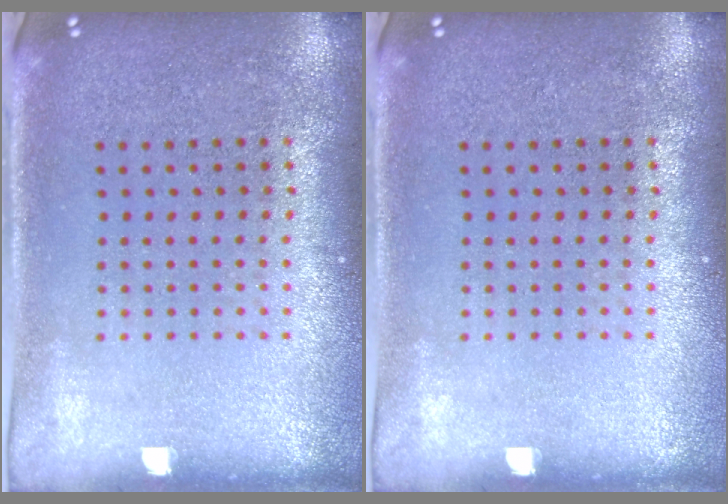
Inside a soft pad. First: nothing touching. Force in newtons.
{"total": 0.0}